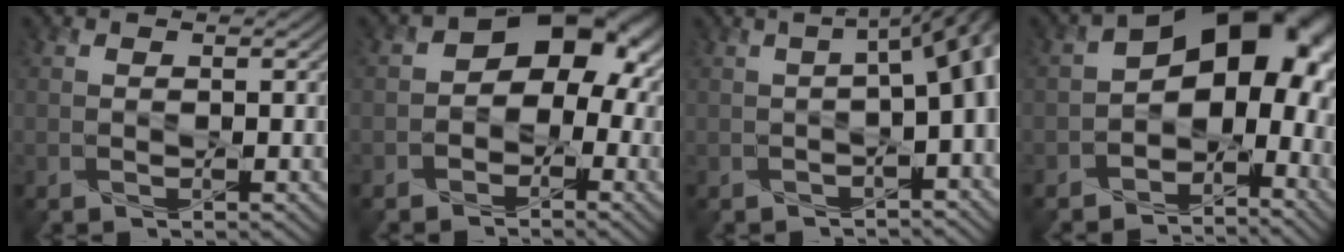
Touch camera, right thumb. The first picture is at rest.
{"total": 8.8, "force": [-0.7, 6.5, 5.9], "torque": [-0.067, 0.003, -0.026]}
{"total": 7.7, "force": [-0.4, 2.7, 7.2], "torque": [-0.097, -0.001, -0.003]}
{"total": 14.0, "force": [-1.9, 9.1, 10.5], "torque": [-0.128, -0.004, -0.039]}